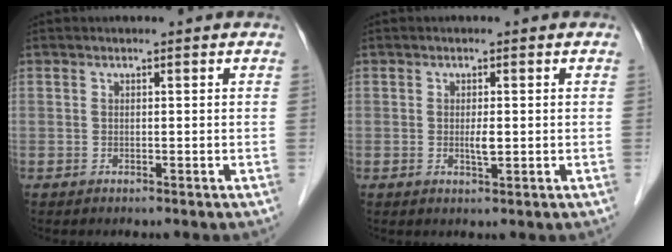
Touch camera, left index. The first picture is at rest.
{"total": 1.7, "force": [-0.1, 0.4, 1.7], "torque": [-0.036, -0.002, -0.001]}